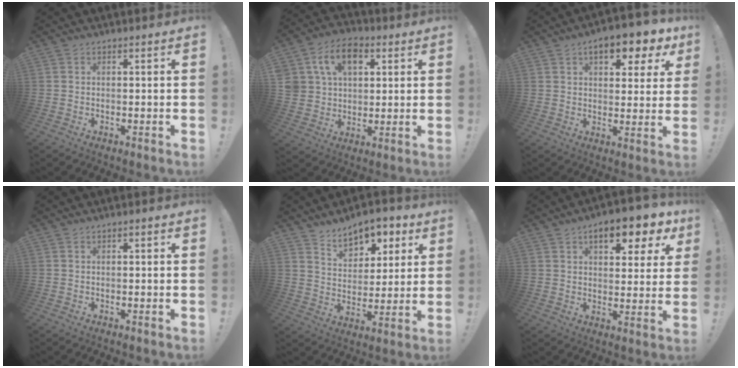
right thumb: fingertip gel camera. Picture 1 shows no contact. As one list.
[{"total": 14.2, "force": [5.8, 10.3, 7.7], "torque": [-0.122, -0.011, 0.114]}, {"total": 9.8, "force": [5.0, 4.3, 7.2], "torque": [-0.090, -0.025, 0.082]}, {"total": 0.9, "force": [-0.7, 0.3, 0.5], "torque": [-0.011, 0.004, -0.012]}, {"total": 10.1, "force": [7.1, 5.9, 3.9], "torque": [-0.050, -0.053, 0.132]}, {"total": 10.5, "force": [5.2, 4.3, 8.0], "torque": [-0.105, -0.024, 0.083]}]